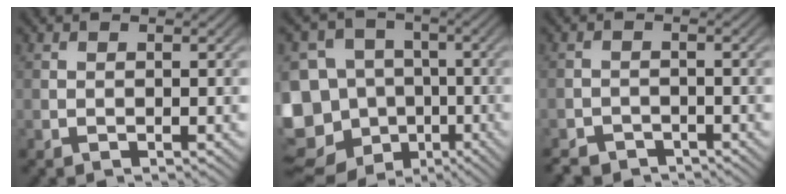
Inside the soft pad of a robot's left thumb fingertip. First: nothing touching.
{"total": 17.9, "force": [-8.0, 14.7, 6.4], "torque": [-0.181, -0.013, -0.138]}
{"total": 3.0, "force": [-2.5, 1.4, 0.6], "torque": [-0.009, -0.004, -0.051]}